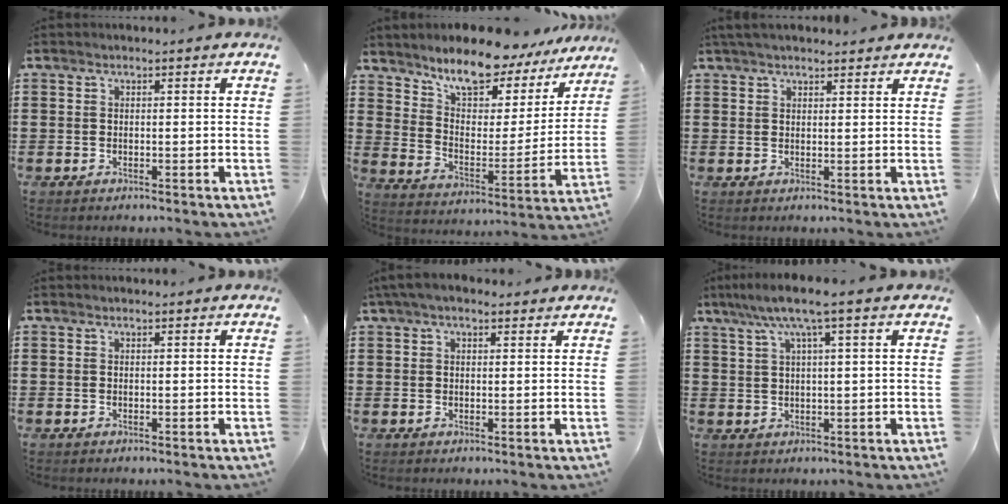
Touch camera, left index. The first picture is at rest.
{"total": 10.0, "force": [9.1, 2.3, 3.3], "torque": [-0.084, -0.073, 0.158]}
{"total": 2.5, "force": [2.3, 0.4, 0.9], "torque": [-0.022, 0.002, 0.044]}
{"total": 0.0}
{"total": 3.2, "force": [2.1, 1.3, 1.9], "torque": [-0.044, 0.007, 0.040]}
{"total": 5.8, "force": [2.7, 0.3, 5.1], "torque": [-0.107, 0.006, 0.043]}